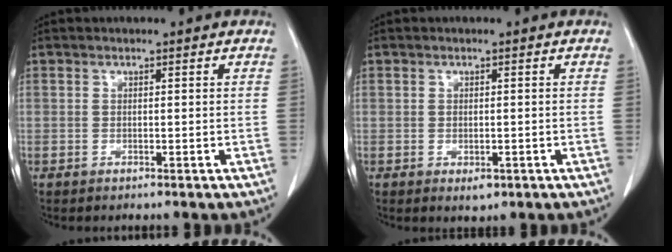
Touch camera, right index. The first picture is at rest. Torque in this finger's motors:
{"motor_torque": [0.06, 0.14, 0.05, 0.02]}